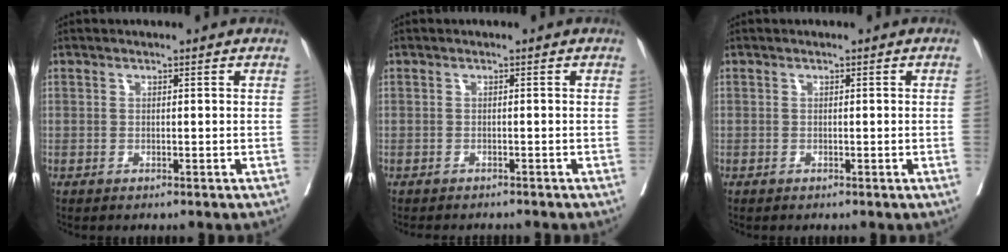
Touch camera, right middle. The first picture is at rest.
{"total": 4.3, "force": [-4.0, 1.1, 1.4], "torque": [-0.013, -0.004, -0.053]}
{"total": 0.5, "force": [0.0, -0.2, 0.5], "torque": [-0.003, 0.000, 0.002]}